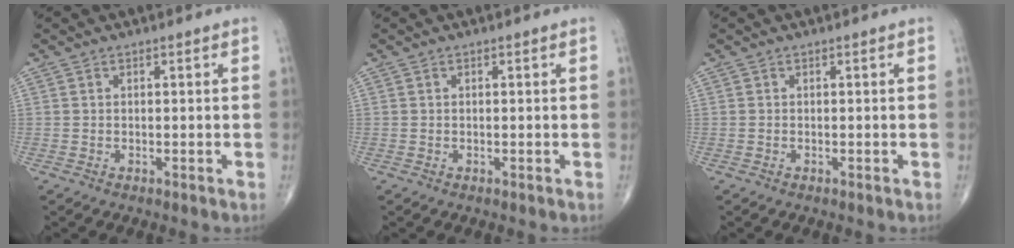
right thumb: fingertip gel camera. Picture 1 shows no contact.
{"total": 0.0}
{"total": 0.0}